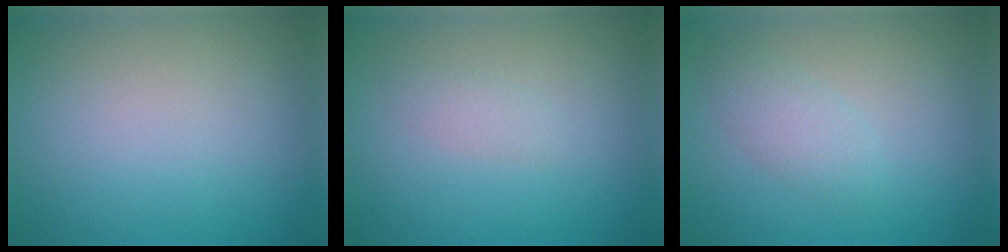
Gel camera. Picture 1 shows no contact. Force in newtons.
{"total": 1.1, "press": 1.1, "slide": 0.0}
{"total": 2.1, "press": 2.1, "slide": 0.1}